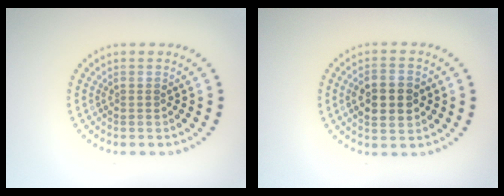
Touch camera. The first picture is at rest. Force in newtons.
{"total": 4.3, "press": 4.3, "slide": 0.1}